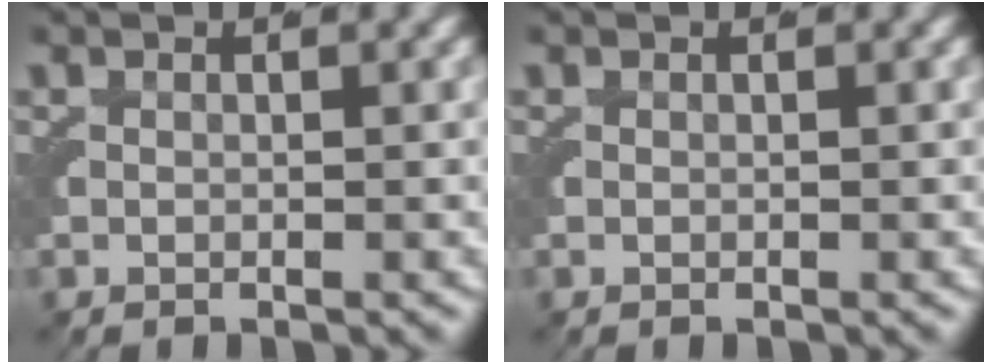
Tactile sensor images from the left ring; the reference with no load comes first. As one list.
[{"total": 0.0}]